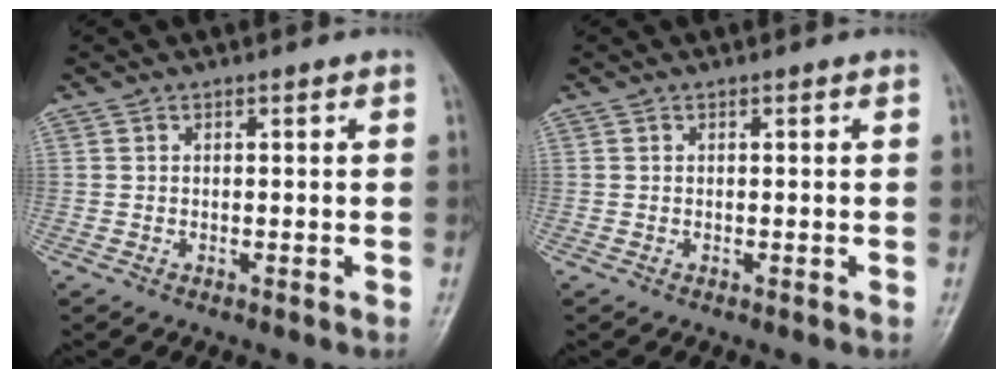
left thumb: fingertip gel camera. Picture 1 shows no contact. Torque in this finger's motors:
{"motor_torque": [0.00, 0.01, -0.05, -0.05, 0.00]}